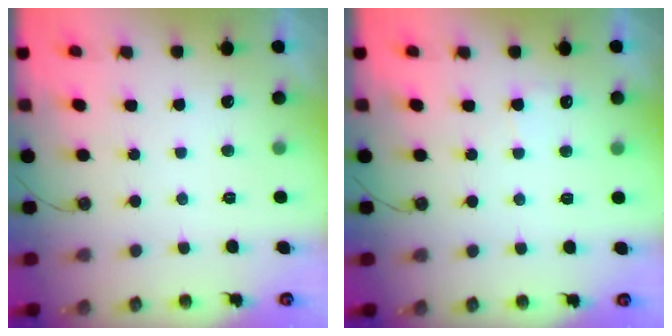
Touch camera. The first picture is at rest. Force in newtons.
{"total": 4.7, "press": 4.7, "slide": 0.6}